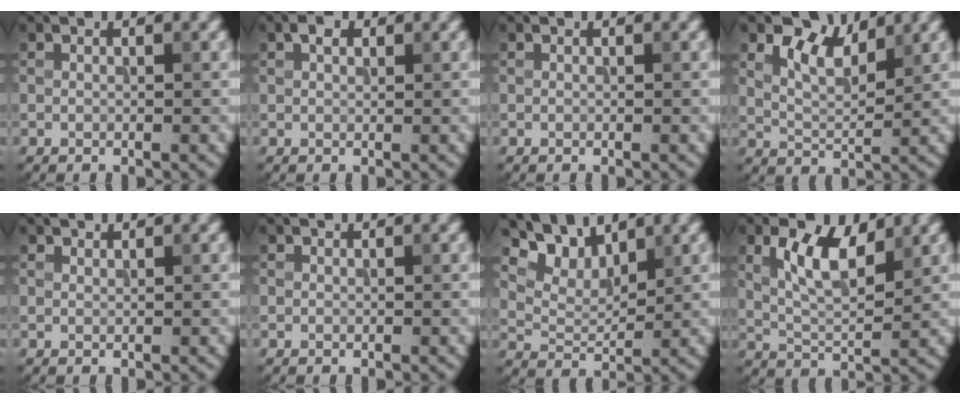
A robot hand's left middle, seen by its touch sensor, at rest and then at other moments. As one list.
[{"total": 1.3, "force": [0.7, 0.8, 0.8], "torque": [-0.013, 0.006, 0.010]}, {"total": 0.0}, {"total": 4.6, "force": [2.8, 2.1, 2.9], "torque": [-0.058, 0.004, 0.051]}, {"total": 0.5, "force": [0.5, 0.1, 0.0], "torque": [0.004, -0.001, 0.011]}, {"total": 0.0}, {"total": 4.8, "force": [3.9, 2.0, 1.9], "torque": [-0.044, 0.000, 0.067]}, {"total": 5.3, "force": [2.1, 2.2, 4.3], "torque": [-0.086, 0.003, 0.038]}]